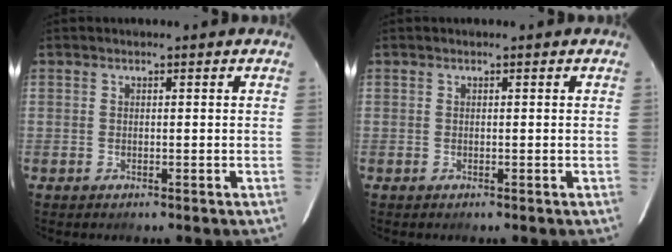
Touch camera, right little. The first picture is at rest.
{"total": 0.0}